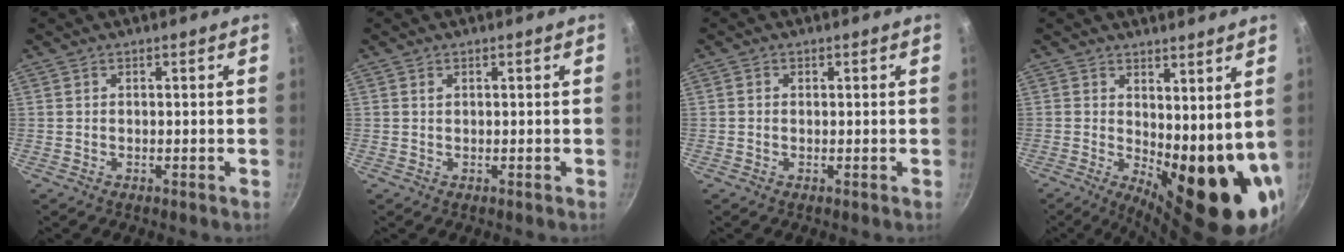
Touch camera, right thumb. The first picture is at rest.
{"total": 0.6, "force": [0.3, 0.3, 0.3], "torque": [-0.006, 0.000, 0.007]}
{"total": 0.7, "force": [0.1, 0.6, 0.2], "torque": [-0.003, 0.003, 0.000]}
{"total": 13.9, "force": [1.7, 5.7, 12.5], "torque": [-0.143, -0.035, 0.037]}